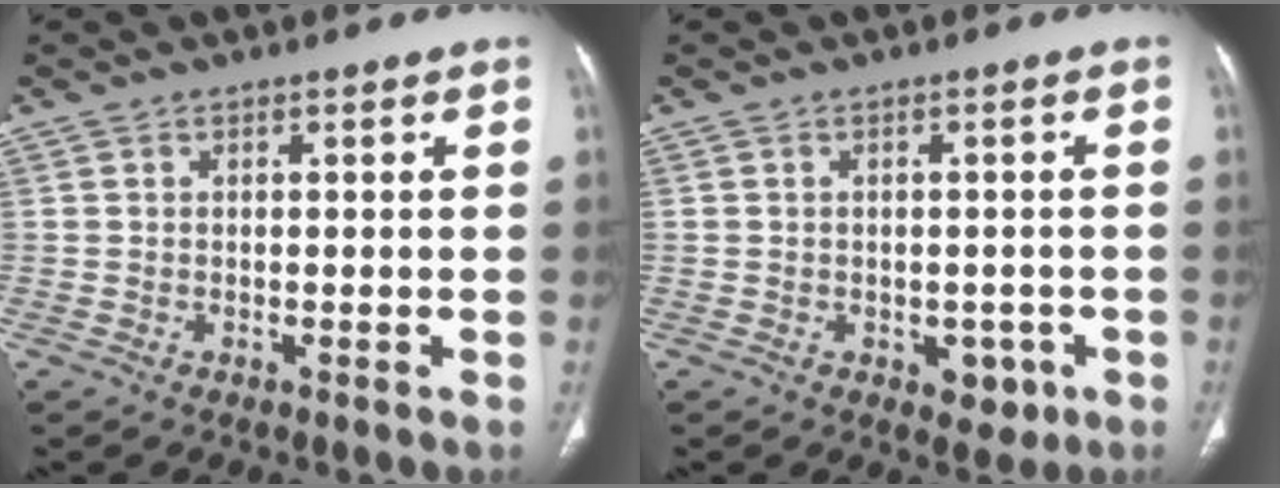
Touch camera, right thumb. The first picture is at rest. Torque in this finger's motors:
{"motor_torque": [0.52, 0.72, -0.20, -0.01, -0.01]}